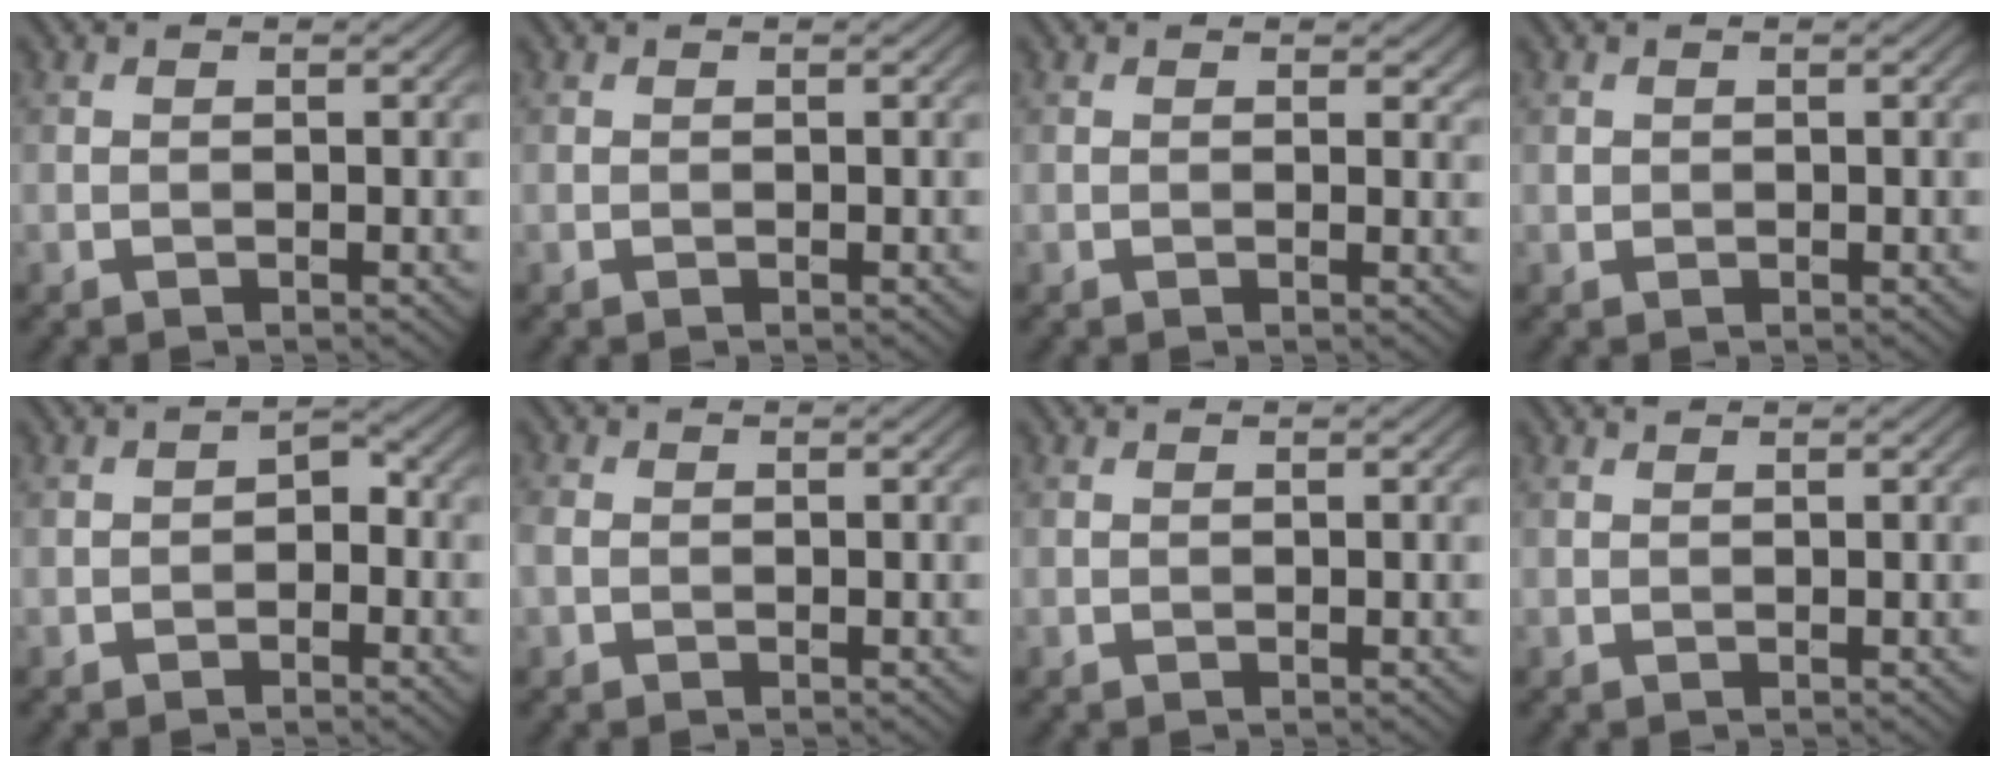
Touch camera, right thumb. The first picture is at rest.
{"total": 0.0}
{"total": 1.2, "force": [0.6, 0.8, 0.7], "torque": [-0.012, -0.005, 0.009]}
{"total": 0.6, "force": [0.1, 0.5, 0.1], "torque": [-0.001, -0.003, 0.002]}
{"total": 2.1, "force": [-0.9, 1.4, 1.3], "torque": [-0.018, 0.004, -0.020]}
{"total": 1.7, "force": [-0.5, 1.4, 1.0], "torque": [-0.028, 0.000, -0.014]}
{"total": 0.0}
{"total": 0.0}